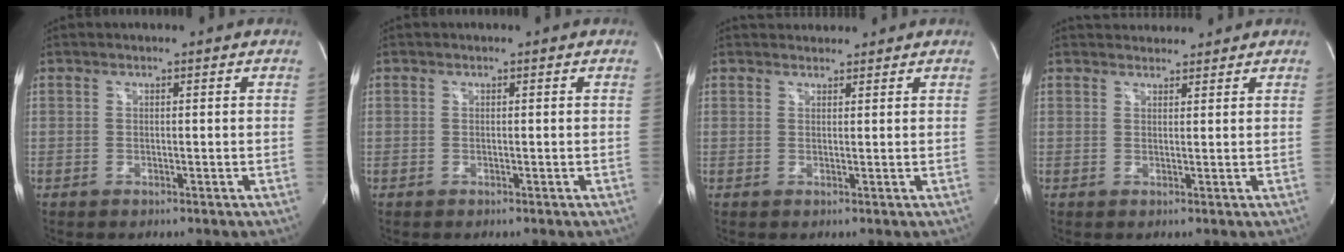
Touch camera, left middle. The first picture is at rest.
{"total": 0.0}
{"total": 3.3, "force": [3.1, 0.9, 0.4], "torque": [-0.006, 0.027, 0.049]}
{"total": 4.3, "force": [4.1, 1.2, 0.6], "torque": [-0.009, 0.027, 0.063]}